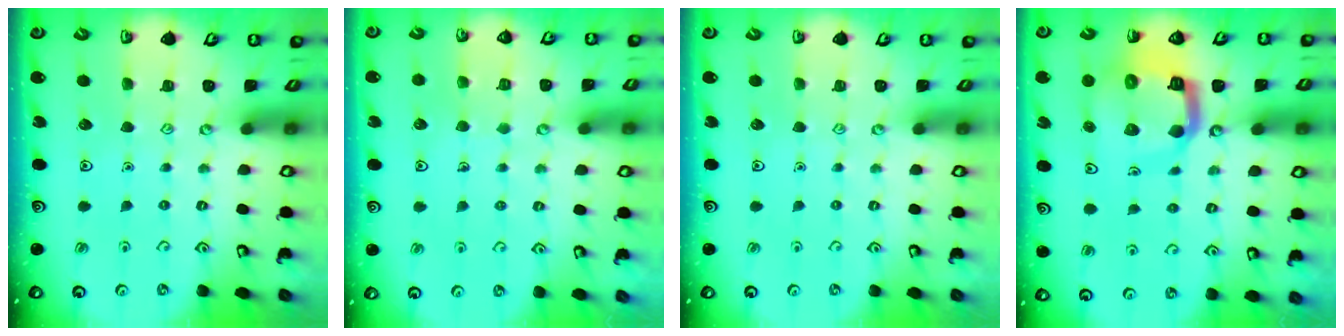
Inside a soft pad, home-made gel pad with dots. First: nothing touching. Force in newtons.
{"total": 4.3, "press": 4.3, "slide": 0.3}
{"total": 0.0}
{"total": 13.8, "press": 13.7, "slide": 1.7}